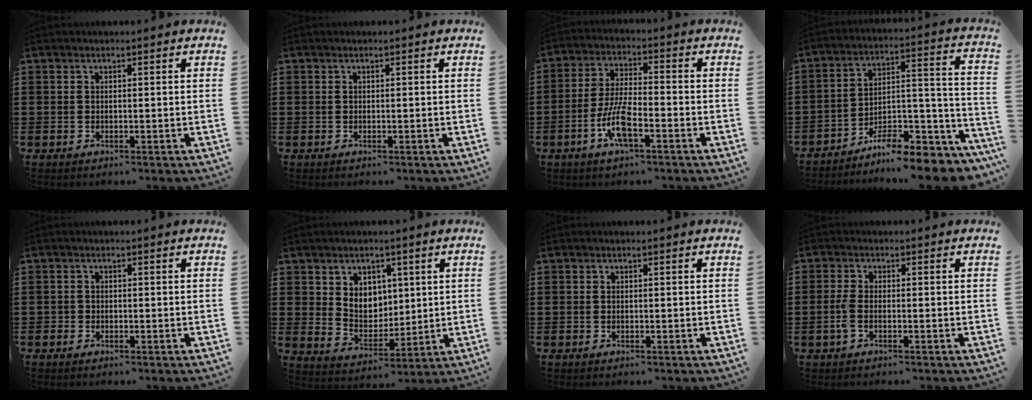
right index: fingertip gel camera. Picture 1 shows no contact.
{"total": 0.0}
{"total": 7.3, "force": [-3.3, 1.9, 6.3], "torque": [-0.141, -0.008, -0.066]}
{"total": 8.5, "force": [-7.5, 1.7, 3.7], "torque": [-0.042, 0.019, -0.142]}
{"total": 0.7, "force": [-0.4, 0.6, 0.0], "torque": [-0.002, 0.003, -0.010]}
{"total": 5.5, "force": [2.6, 4.6, 1.5], "torque": [-0.036, 0.001, 0.043]}
{"total": 0.0}
{"total": 2.4, "force": [-0.8, 0.7, 2.1], "torque": [-0.053, -0.005, -0.019]}